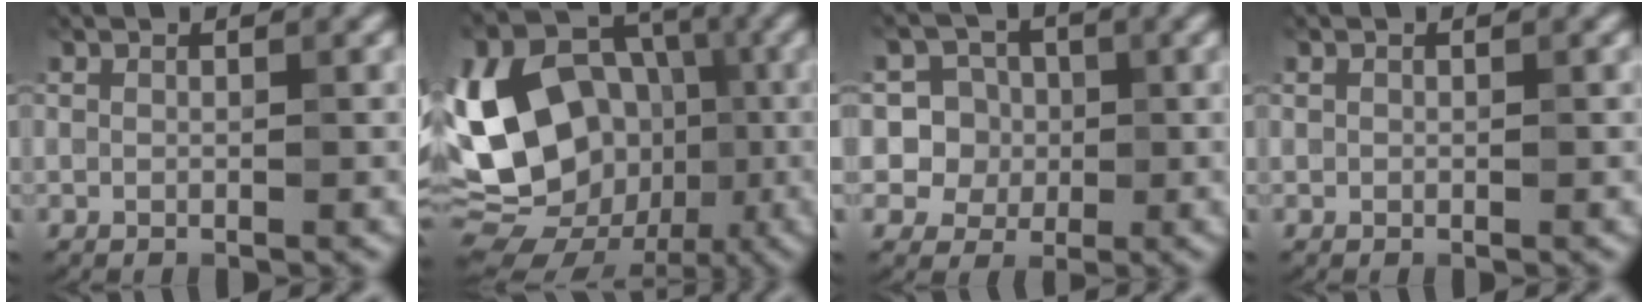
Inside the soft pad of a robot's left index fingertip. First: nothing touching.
{"total": 18.7, "force": [-1.4, 15.1, 11.0], "torque": [-0.219, 0.005, -0.038]}
{"total": 6.5, "force": [0.3, 6.3, 1.6], "torque": [-0.032, 0.024, 0.000]}
{"total": 0.0}